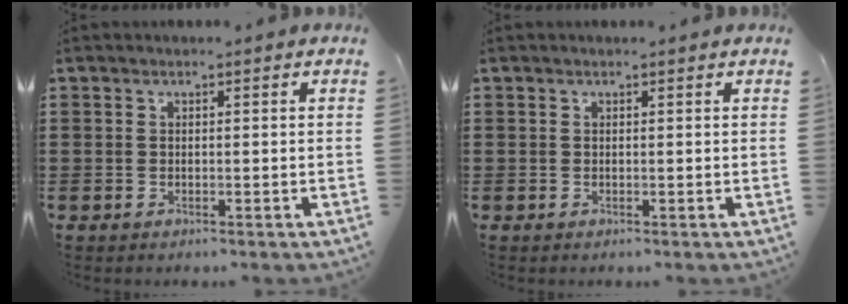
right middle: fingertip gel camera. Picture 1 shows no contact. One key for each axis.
{"total": 0.0}